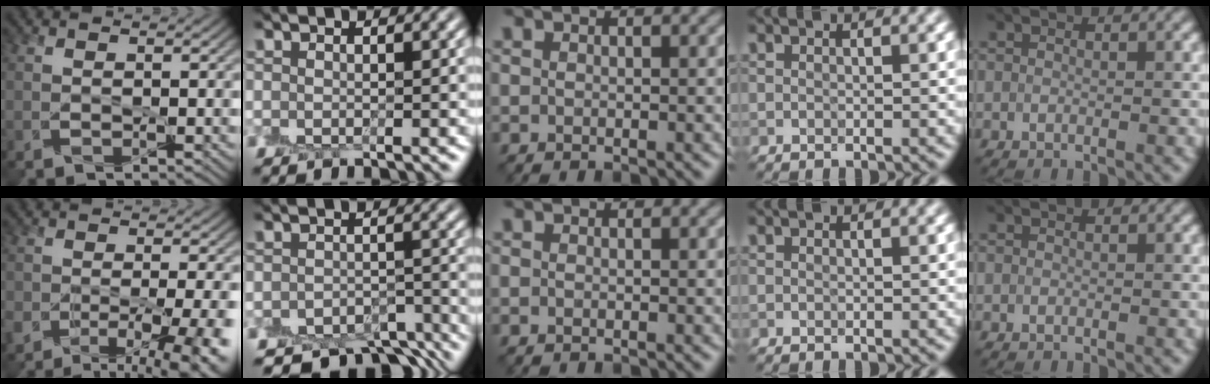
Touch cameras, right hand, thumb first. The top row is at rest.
{"thumb": {"total": 12.2, "force": [-6.8, 5.2, 8.7], "torque": [-0.121, -0.027, -0.074]}, "index": {"total": 6.5, "force": [-5.7, 2.3, 1.9], "torque": [-0.015, -0.006, -0.084]}, "middle": {"total": 0.7, "force": [-0.7, 0.1, 0.0], "torque": [0.000, -0.006, -0.012]}}